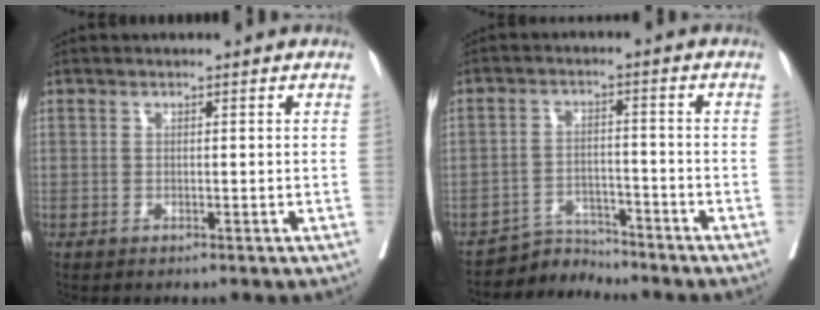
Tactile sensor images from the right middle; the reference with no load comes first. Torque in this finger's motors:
{"motor_torque": [-0.10, 0.10, -0.05, -0.03]}